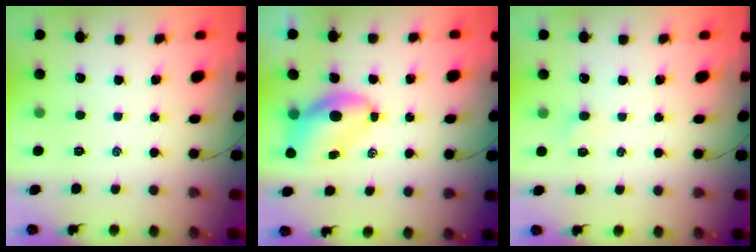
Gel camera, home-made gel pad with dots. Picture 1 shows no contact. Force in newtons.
{"total": 7.2, "press": 7.0, "slide": 1.5}
{"total": 1.3, "press": 1.2, "slide": 0.5}